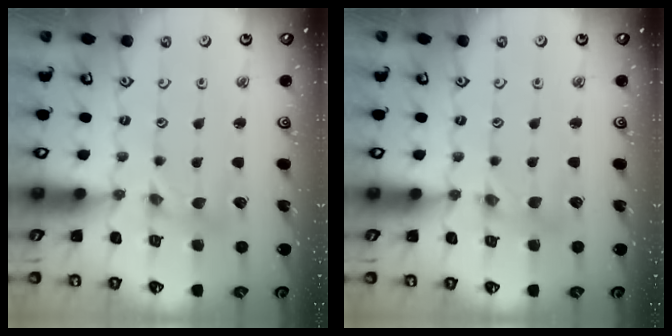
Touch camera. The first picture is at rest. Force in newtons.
{"total": 2.5, "press": 2.4, "slide": 0.3}